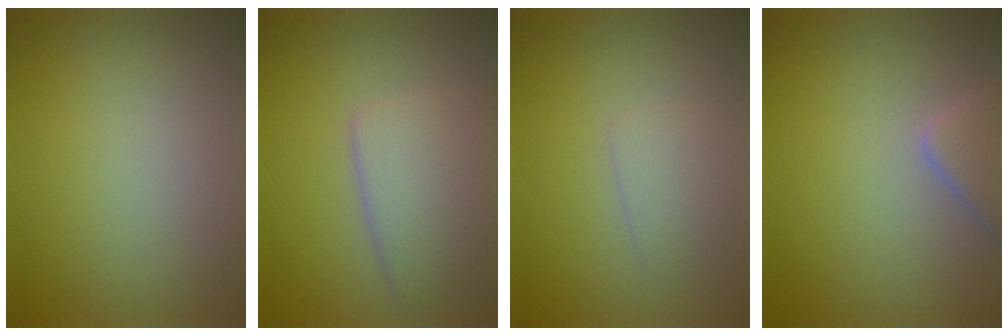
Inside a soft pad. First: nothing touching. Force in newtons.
{"total": 4.8, "press": 4.8, "slide": 0.2}
{"total": 1.6, "press": 1.6, "slide": 0.0}
{"total": 2.8, "press": 2.7, "slide": 0.1}